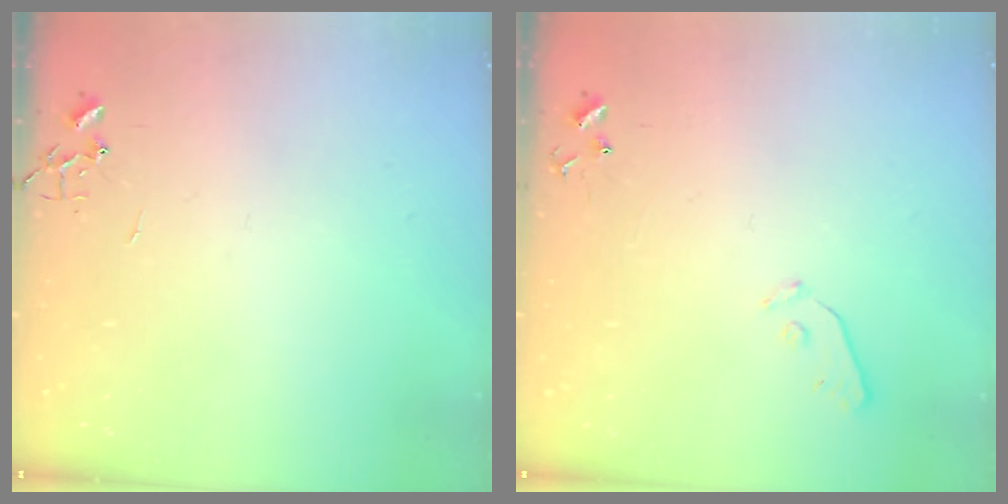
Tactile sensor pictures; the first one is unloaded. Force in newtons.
{"total": 4.9, "press": 4.9, "slide": 0.5}